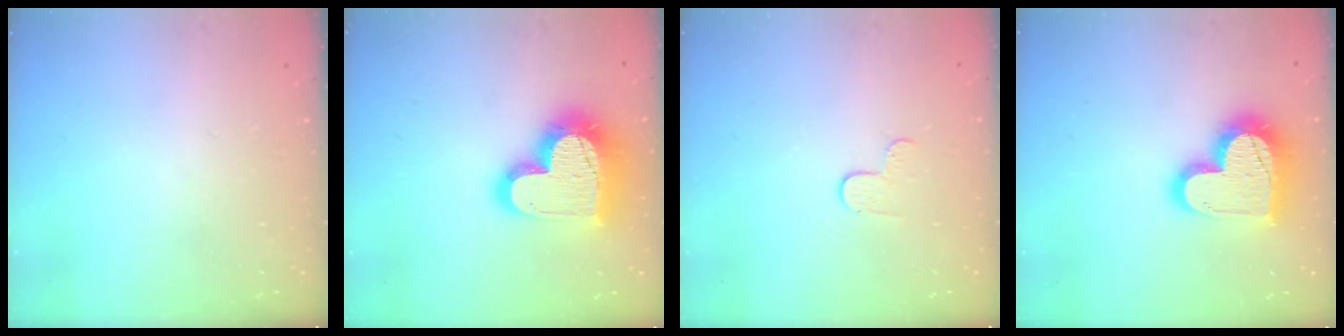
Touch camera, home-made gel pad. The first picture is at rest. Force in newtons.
{"total": 21.1, "press": 21.0, "slide": 1.7}
{"total": 4.9, "press": 4.9, "slide": 0.5}
{"total": 18.3, "press": 18.2, "slide": 1.2}